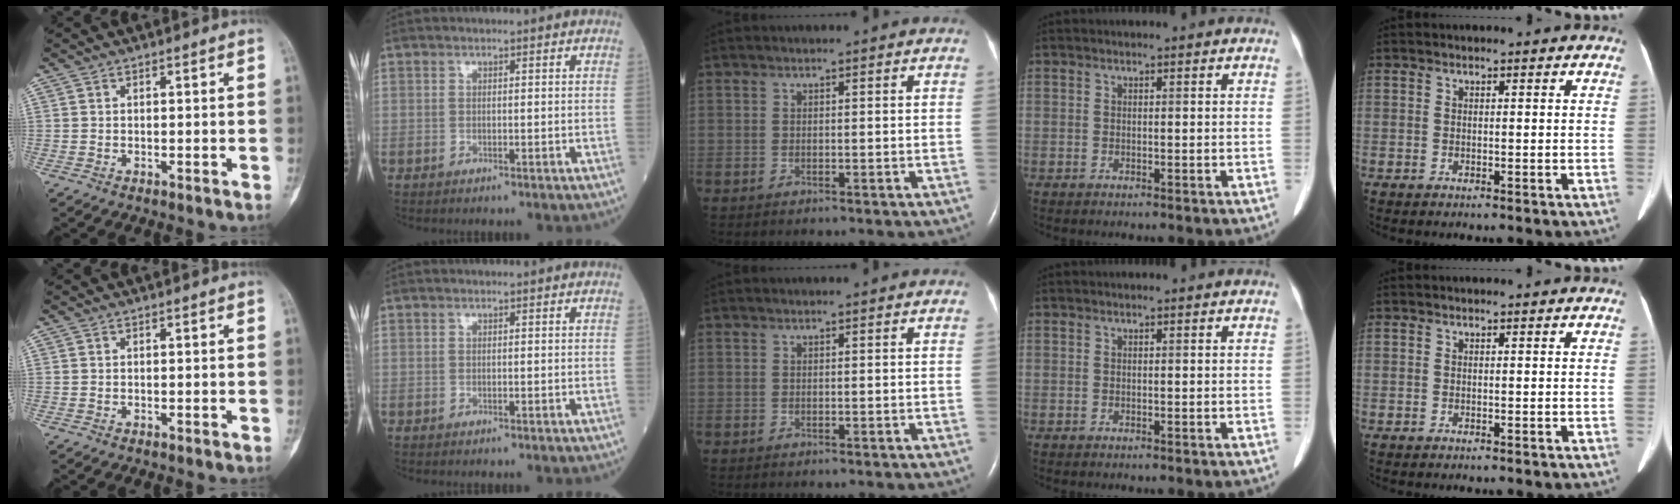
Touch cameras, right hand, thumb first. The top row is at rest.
{}